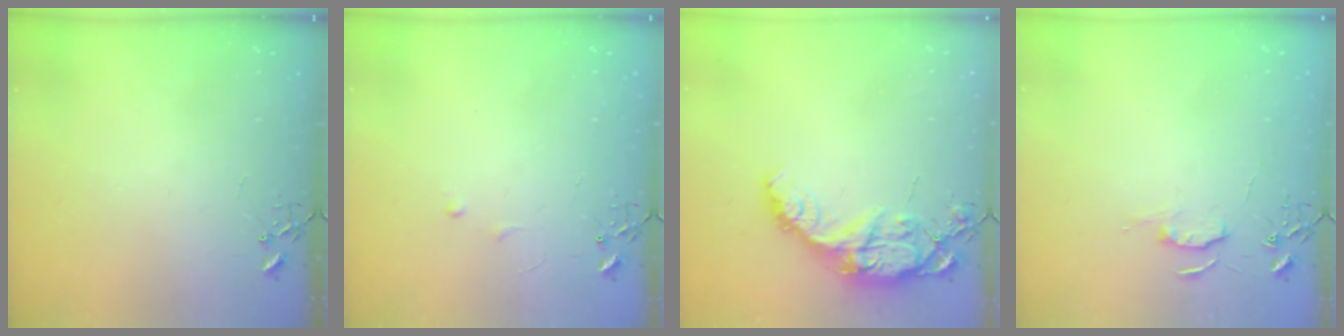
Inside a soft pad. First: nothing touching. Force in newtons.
{"total": 3.4, "press": 3.4, "slide": 0.5}
{"total": 16.6, "press": 16.5, "slide": 1.3}
{"total": 5.7, "press": 5.7, "slide": 0.6}